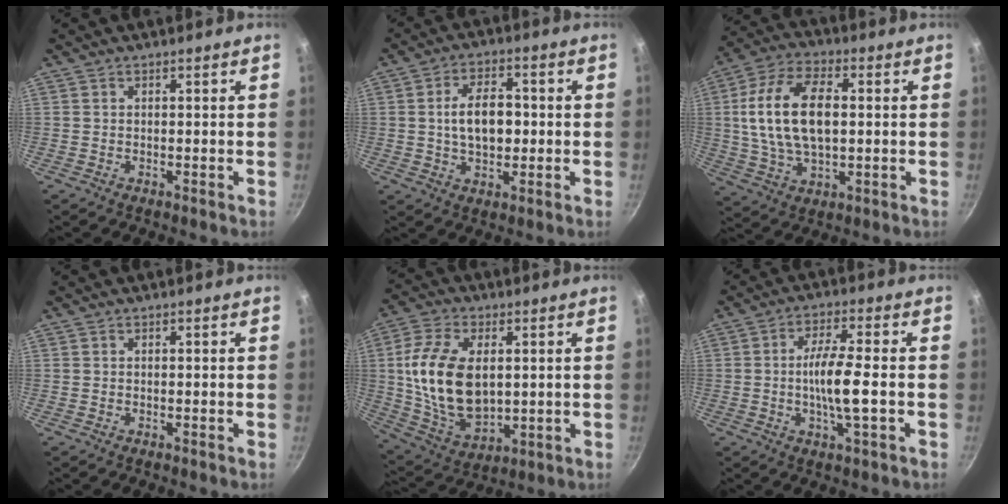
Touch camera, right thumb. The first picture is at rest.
{"total": 9.3, "force": [0.1, 5.6, 7.5], "torque": [-0.105, 0.012, 0.000]}
{"total": 16.5, "force": [1.6, 9.2, 13.6], "torque": [-0.249, 0.010, 0.026]}
{"total": 0.0}
{"total": 18.2, "force": [2.1, 11.0, 14.3], "torque": [-0.253, -0.011, 0.050]}
{"total": 8.7, "force": [-1.3, 1.8, 8.4], "torque": [-0.157, 0.011, -0.030]}